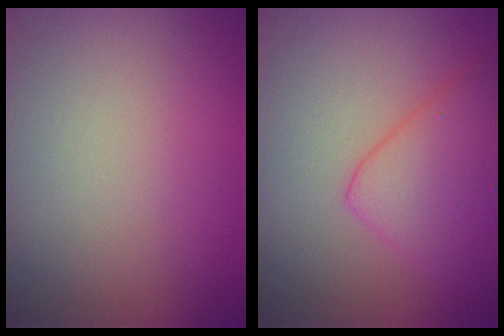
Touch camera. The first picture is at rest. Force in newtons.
{"total": 5.2, "press": 5.2, "slide": 0.1}